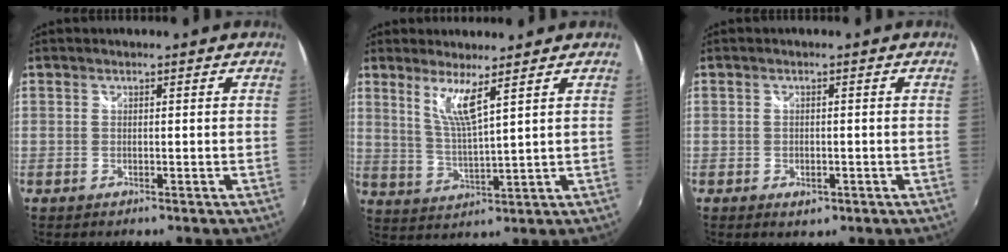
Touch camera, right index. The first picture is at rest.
{"total": 5.9, "force": [3.8, -0.2, 4.6], "torque": [-0.091, -0.011, 0.074]}
{"total": 2.5, "force": [-1.1, 1.7, 1.5], "torque": [-0.026, -0.004, -0.014]}